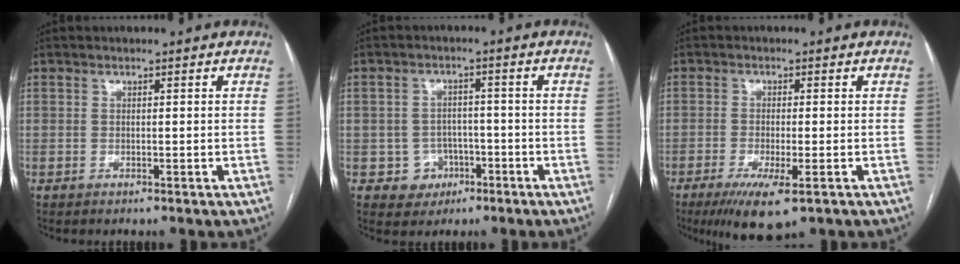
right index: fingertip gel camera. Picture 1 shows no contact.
{"total": 4.9, "force": [-1.9, 4.5, 0.3], "torque": [0.005, 0.015, -0.021]}
{"total": 7.2, "force": [-3.9, 1.2, 6.0], "torque": [-0.103, -0.020, -0.062]}